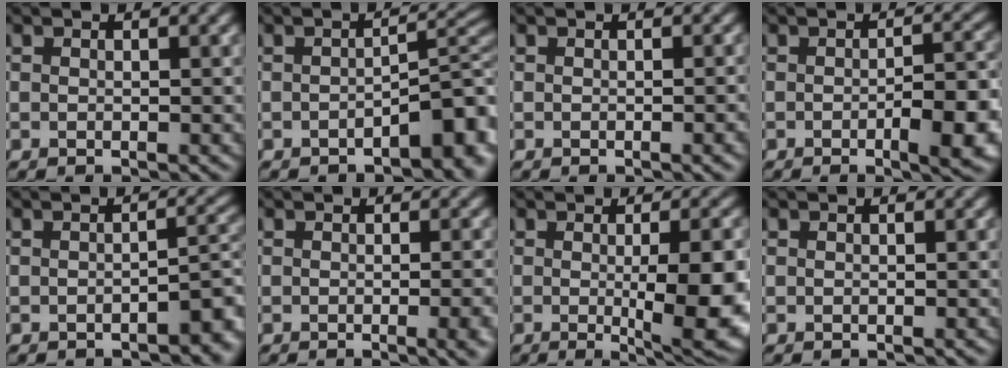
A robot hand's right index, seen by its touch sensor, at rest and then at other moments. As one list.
[{"total": 4.4, "force": [-2.1, 1.7, 3.5], "torque": [-0.041, 0.010, -0.031]}, {"total": 1.3, "force": [-0.3, 0.3, 1.2], "torque": [-0.010, 0.000, -0.006]}, {"total": 5.8, "force": [-1.9, 1.7, 5.2], "torque": [-0.075, -0.004, -0.024]}, {"total": 2.9, "force": [-1.8, 0.9, 2.2], "torque": [-0.027, 0.007, -0.027]}, {"total": 5.1, "force": [-1.1, 2.1, 4.5], "torque": [-0.027, -0.003, -0.007]}, {"total": 8.5, "force": [-0.9, 1.9, 8.3], "torque": [-0.108, -0.014, -0.006]}, {"total": 0.0}]